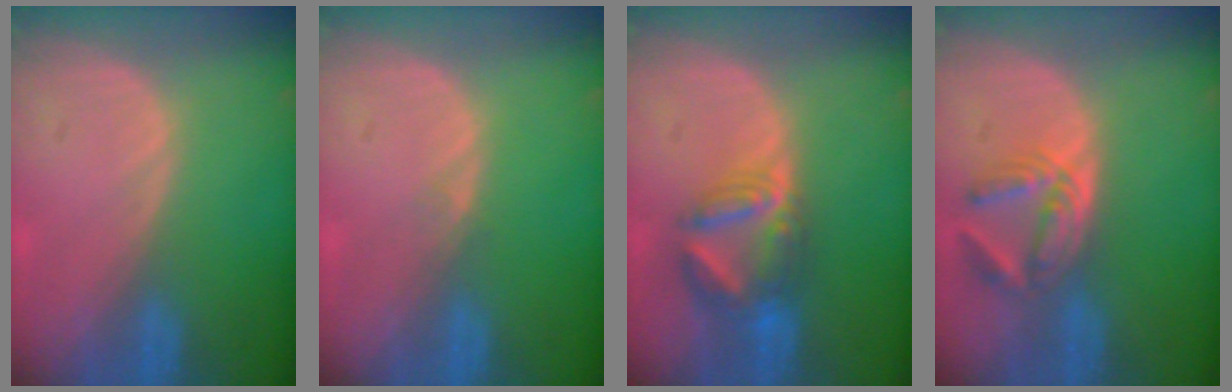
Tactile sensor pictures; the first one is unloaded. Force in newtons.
{"total": 0.7, "press": 0.7, "slide": 0.1}
{"total": 6.6, "press": 6.4, "slide": 1.5}
{"total": 5.6, "press": 5.3, "slide": 1.7}